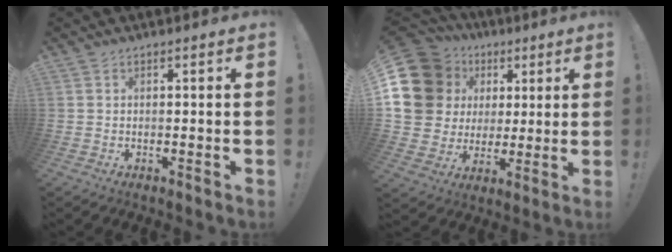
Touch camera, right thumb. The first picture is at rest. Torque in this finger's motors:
{"motor_torque": [1.69, 2.64, 0.25, 0.10, 0.04]}